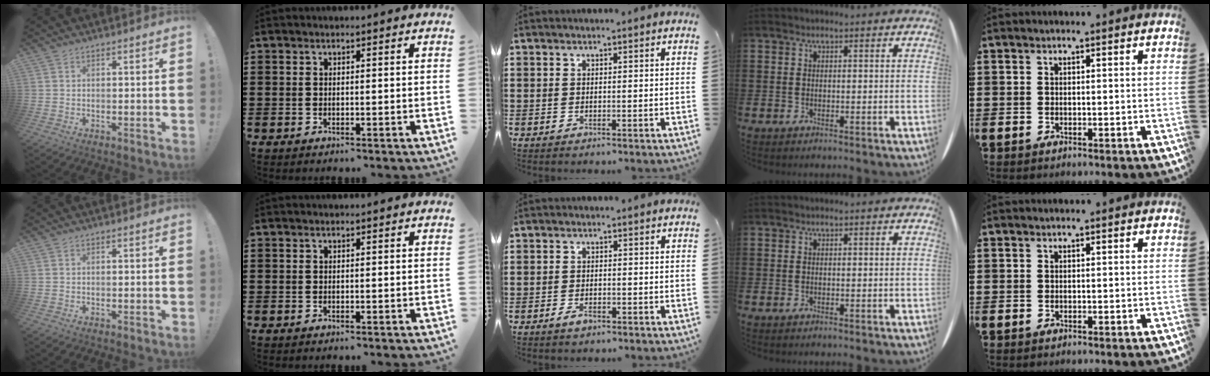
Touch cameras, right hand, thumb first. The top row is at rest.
{"middle": {"total": 1.6, "force": [-0.9, 0.6, 1.1], "torque": [-0.028, -0.006, -0.018]}}